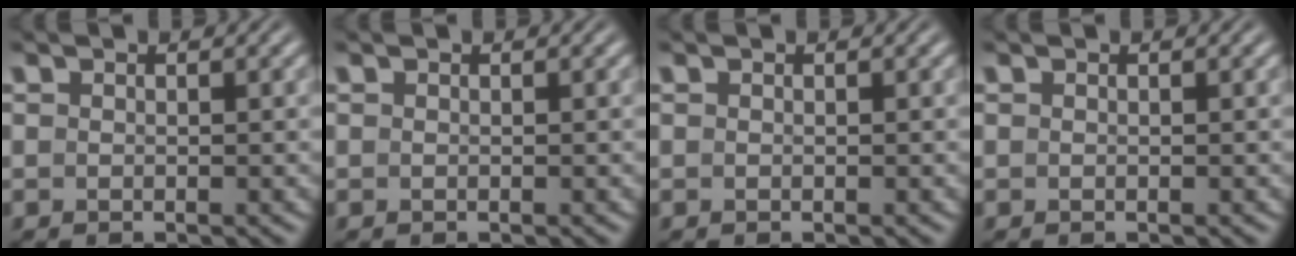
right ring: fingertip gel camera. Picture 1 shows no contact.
{"total": 0.0}
{"total": 0.0}
{"total": 0.0}